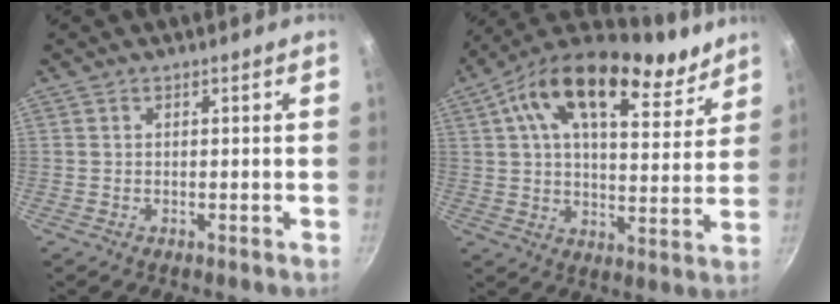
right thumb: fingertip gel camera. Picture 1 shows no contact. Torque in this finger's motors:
{"motor_torque": [0.68, 4.33, 0.67, -0.12, 0.25]}